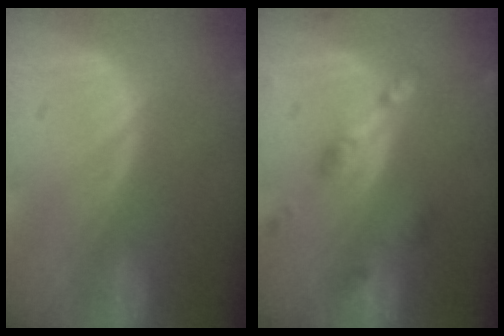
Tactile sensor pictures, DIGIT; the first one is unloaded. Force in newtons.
{"total": 4.8, "press": 4.8, "slide": 0.1}